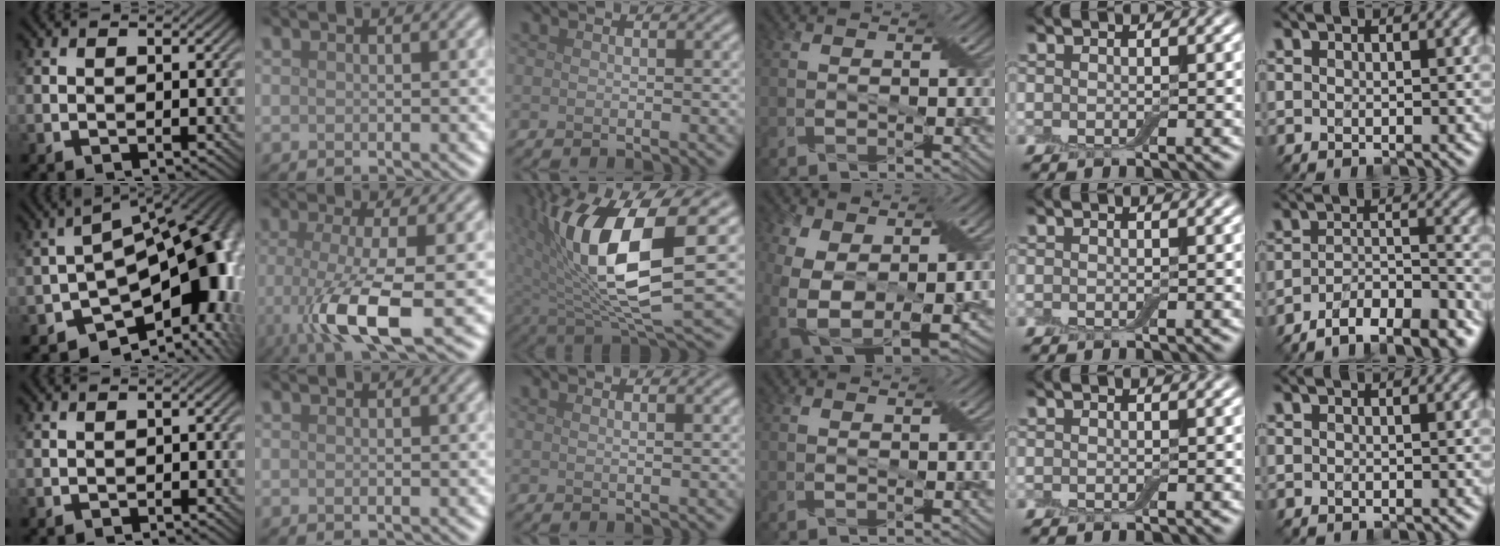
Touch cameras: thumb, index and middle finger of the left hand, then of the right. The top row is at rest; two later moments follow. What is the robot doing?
{"motion": "extract", "object": "backpack"}